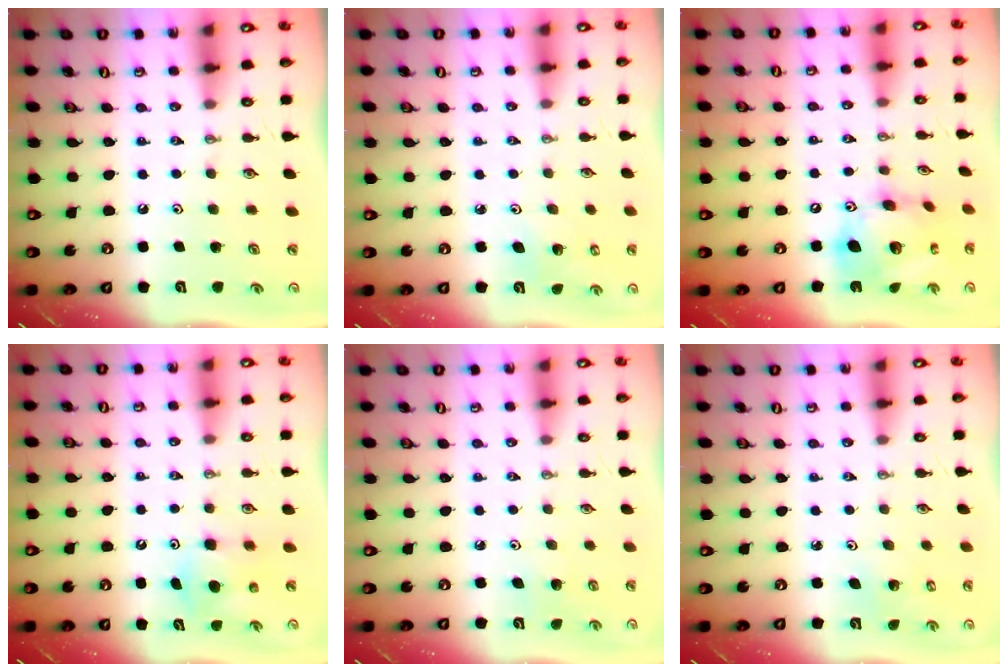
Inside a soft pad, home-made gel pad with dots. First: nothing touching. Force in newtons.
{"total": 5.2, "press": 5.1, "slide": 0.9}
{"total": 19.4, "press": 19.2, "slide": 2.0}
{"total": 6.8, "press": 6.8, "slide": 0.4}
{"total": 3.7, "press": 3.6, "slide": 0.3}
{"total": 2.0, "press": 2.0, "slide": 0.2}